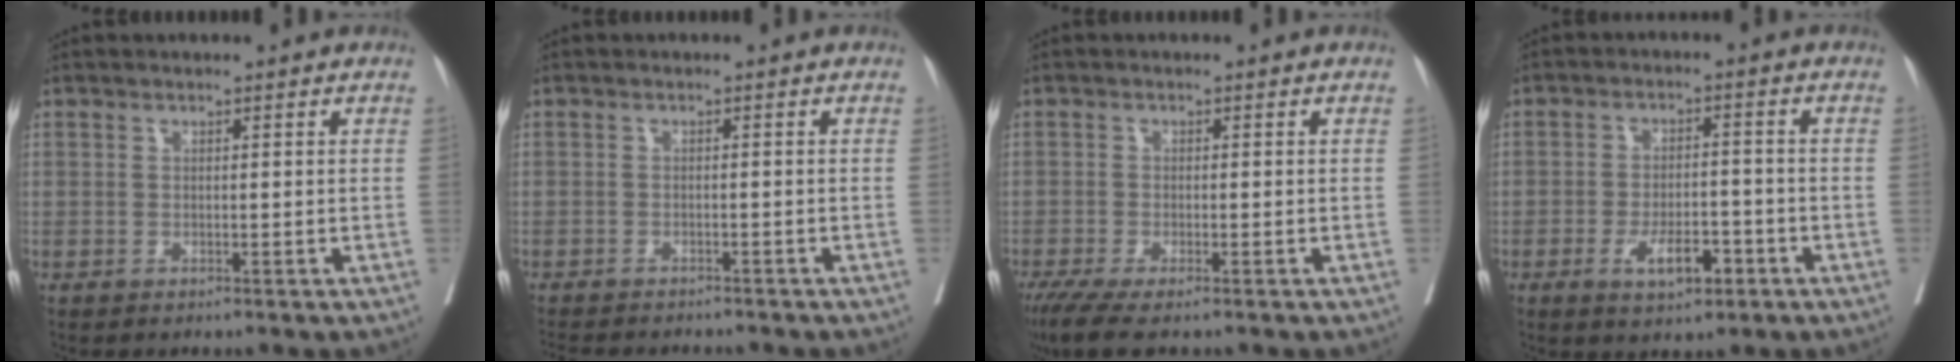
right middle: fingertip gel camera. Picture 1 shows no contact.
{"total": 10.3, "force": [-9.3, 1.8, 3.9], "torque": [-0.060, -0.012, -0.120]}
{"total": 5.6, "force": [-4.1, 0.7, 3.8], "torque": [-0.063, -0.015, -0.072]}
{"total": 6.0, "force": [-2.9, 2.2, 4.8], "torque": [-0.077, 0.001, -0.042]}